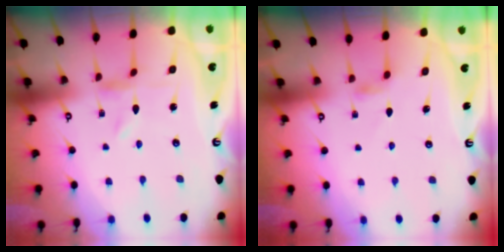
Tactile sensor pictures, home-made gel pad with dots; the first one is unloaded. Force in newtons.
{"total": 2.9, "press": 2.9, "slide": 0.5}